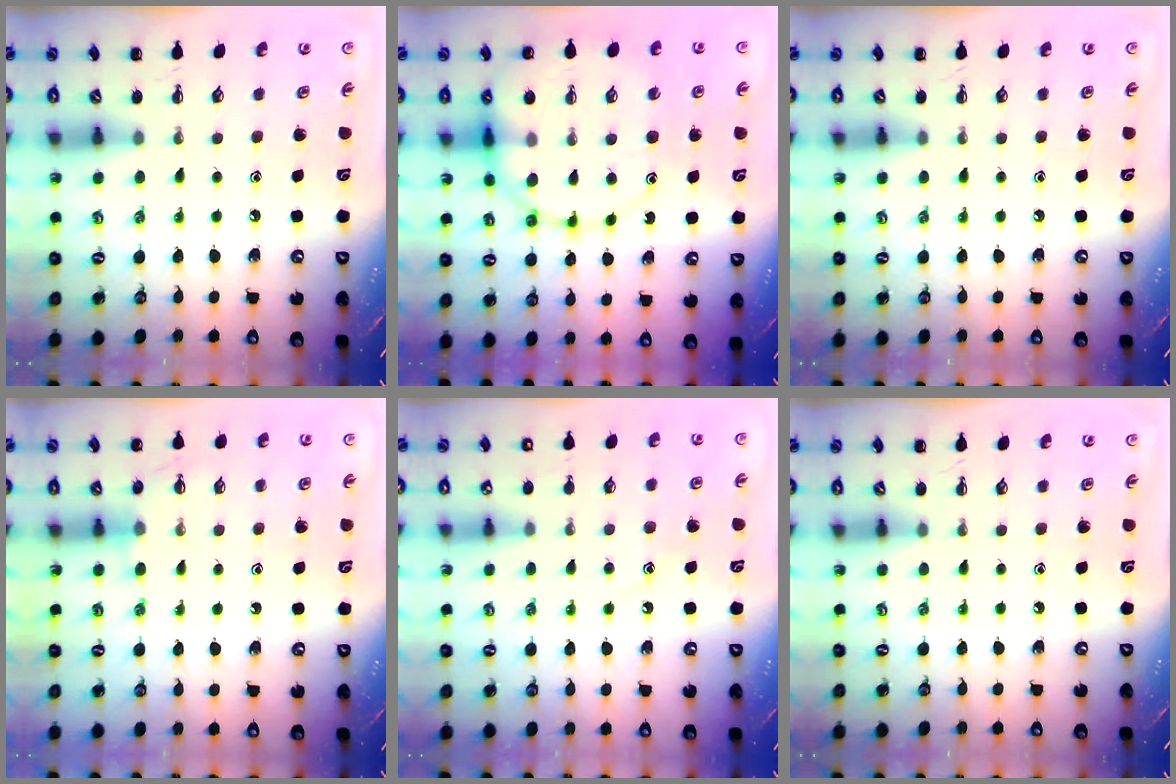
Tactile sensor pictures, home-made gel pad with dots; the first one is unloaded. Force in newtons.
{"total": 15.9, "press": 15.8, "slide": 2.4}
{"total": 0.0}
{"total": 7.9, "press": 7.8, "slide": 1.5}
{"total": 8.9, "press": 8.8, "slide": 1.3}
{"total": 0.0}